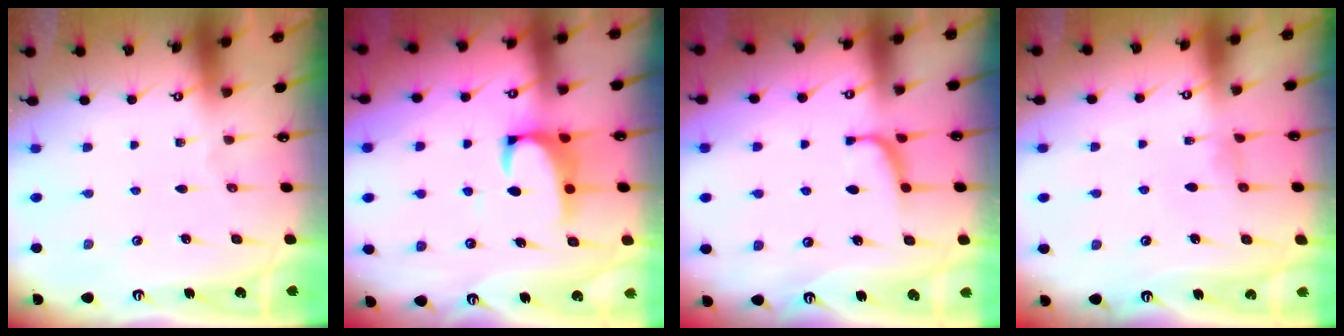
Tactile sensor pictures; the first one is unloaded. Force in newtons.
{"total": 2.4, "press": 2.3, "slide": 0.9}
{"total": 2.4, "press": 2.4, "slide": 0.4}
{"total": 0.9, "press": 0.5, "slide": 0.7}